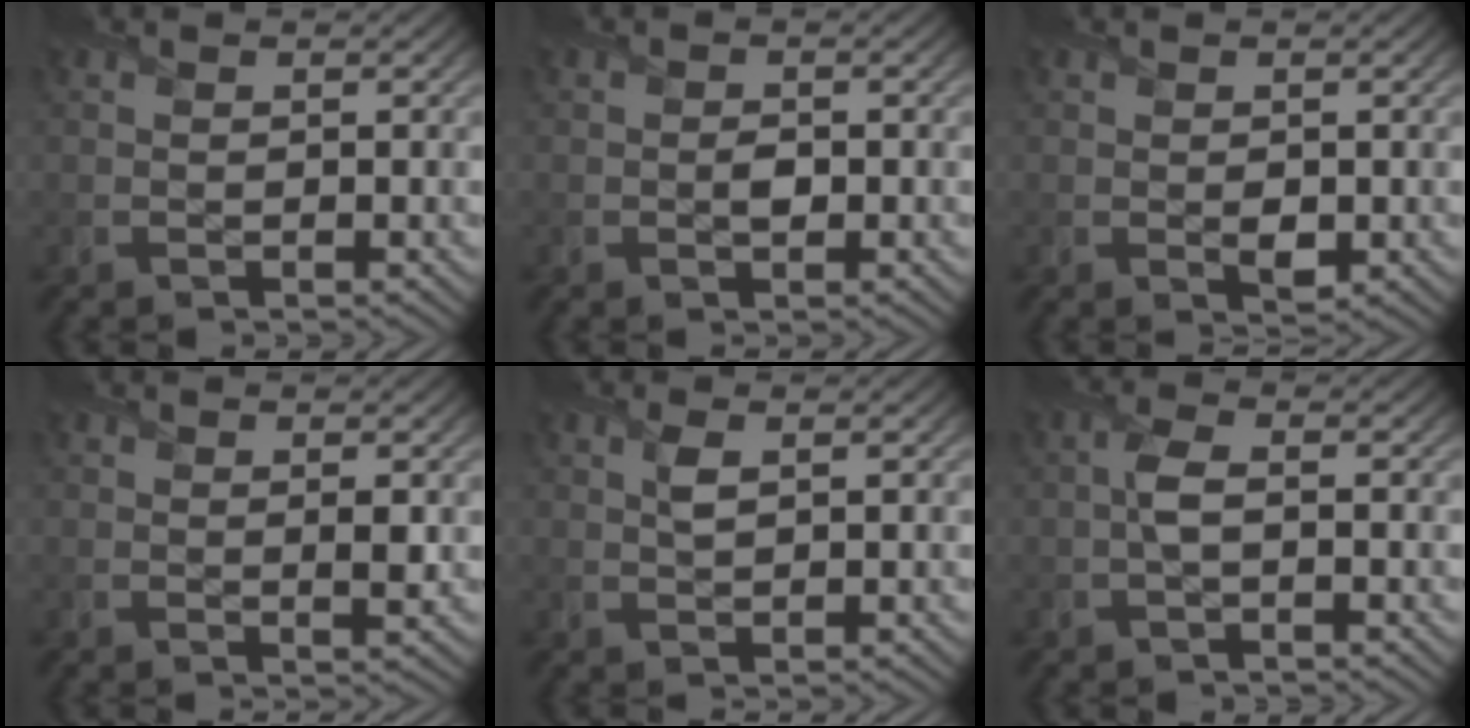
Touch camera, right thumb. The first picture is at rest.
{"total": 1.2, "force": [-0.3, 0.8, 0.8], "torque": [-0.009, -0.003, -0.006]}
{"total": 1.2, "force": [0.0, 0.8, 0.9], "torque": [-0.010, -0.008, 0.004]}
{"total": 1.1, "force": [0.3, 0.2, 1.0], "torque": [-0.016, -0.004, 0.004]}
{"total": 1.7, "force": [0.7, 0.7, 1.4], "torque": [-0.033, 0.000, 0.016]}
{"total": 2.3, "force": [-0.3, 0.8, 2.2], "torque": [-0.051, 0.006, -0.009]}